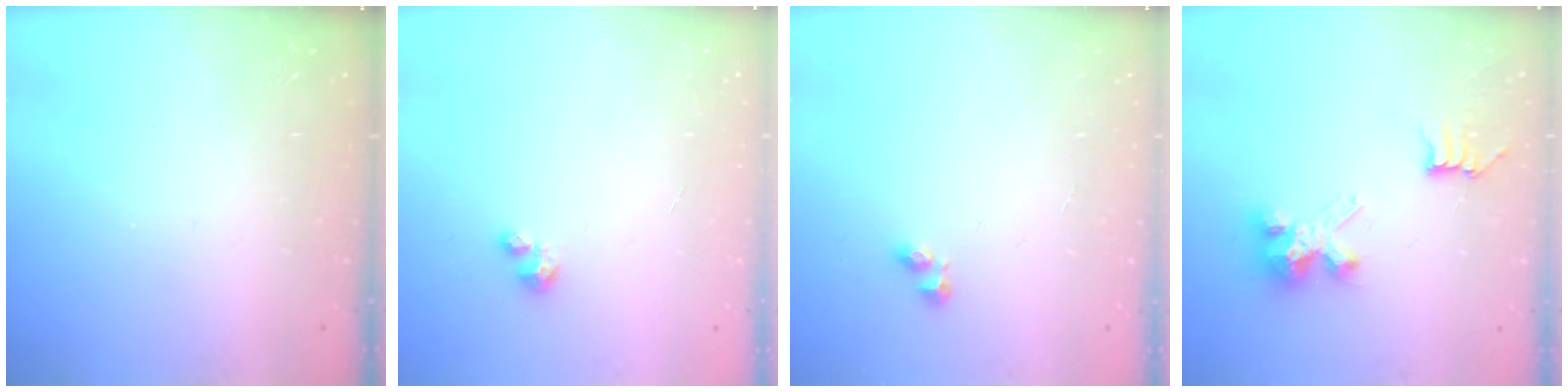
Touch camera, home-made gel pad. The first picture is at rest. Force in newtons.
{"total": 2.5, "press": 2.5, "slide": 0.3}
{"total": 2.5, "press": 2.5, "slide": 0.2}
{"total": 6.7, "press": 6.7, "slide": 0.1}